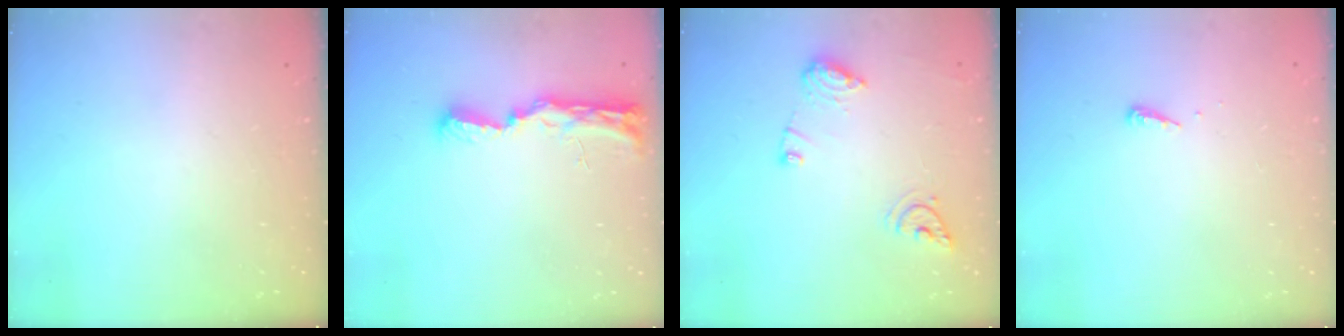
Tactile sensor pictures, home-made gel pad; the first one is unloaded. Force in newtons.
{"total": 11.3, "press": 10.0, "slide": 5.1}
{"total": 10.3, "press": 10.2, "slide": 1.1}
{"total": 3.9, "press": 3.9, "slide": 0.5}